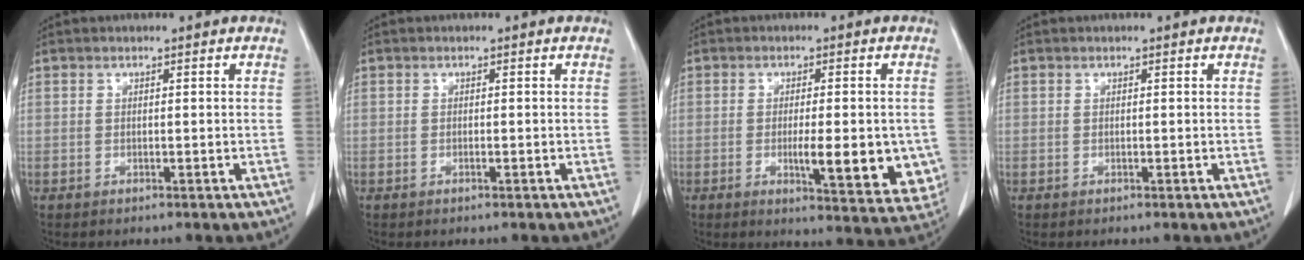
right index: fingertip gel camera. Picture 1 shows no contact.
{"total": 0.0}
{"total": 11.5, "force": [-2.3, 3.0, 10.8], "torque": [-0.123, -0.015, -0.024]}
{"total": 0.0}